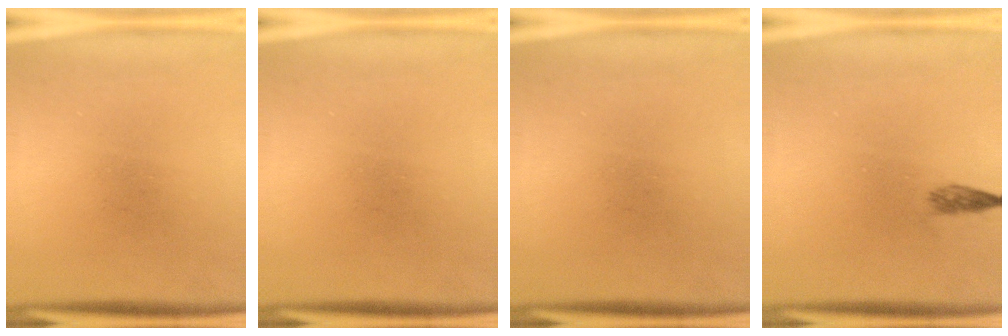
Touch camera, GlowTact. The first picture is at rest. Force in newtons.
{"total": 0.0}
{"total": 0.0}
{"total": 1.3}